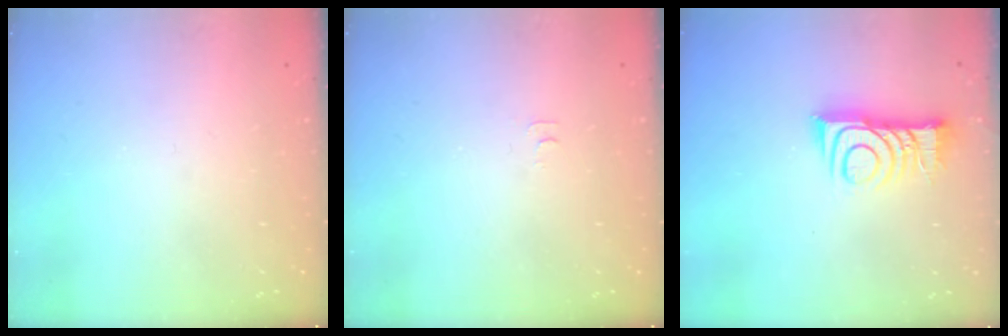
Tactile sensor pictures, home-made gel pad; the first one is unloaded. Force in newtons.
{"total": 4.6, "press": 4.5, "slide": 0.6}
{"total": 10.3, "press": 10.3, "slide": 0.4}